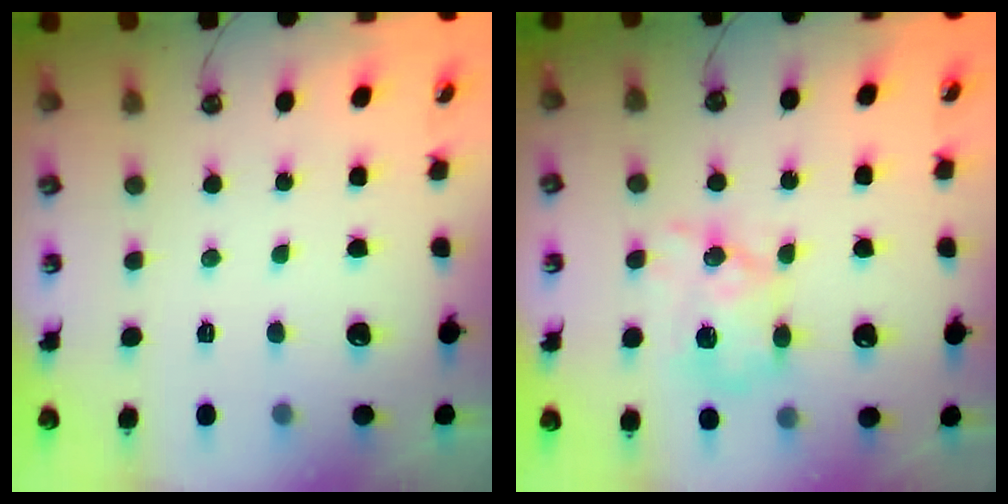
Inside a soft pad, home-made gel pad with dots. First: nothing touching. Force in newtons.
{"total": 11.9, "press": 11.9, "slide": 0.2}